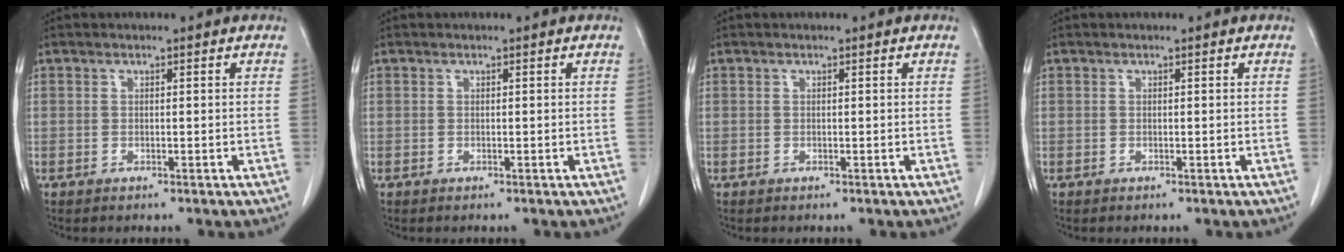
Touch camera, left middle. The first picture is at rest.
{"total": 0.0}
{"total": 0.0}
{"total": 0.0}